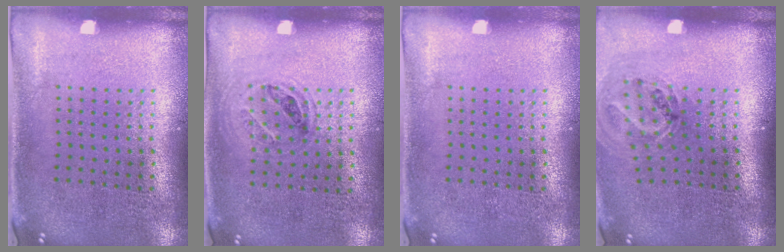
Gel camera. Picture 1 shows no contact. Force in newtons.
{"total": 1.1, "press": 0.9, "slide": 0.6}
{"total": 0.0}
{"total": 1.1, "press": 1.1, "slide": 0.4}